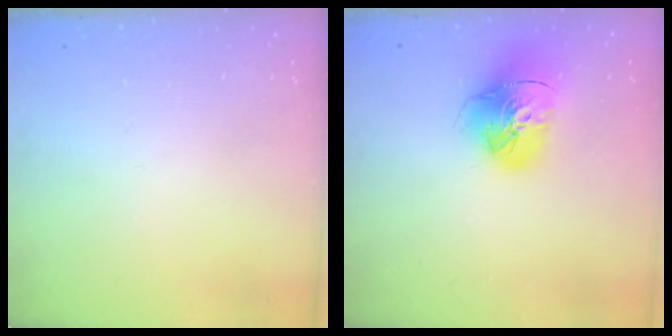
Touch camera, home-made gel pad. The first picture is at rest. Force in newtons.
{"total": 15.7, "press": 15.6, "slide": 1.9}